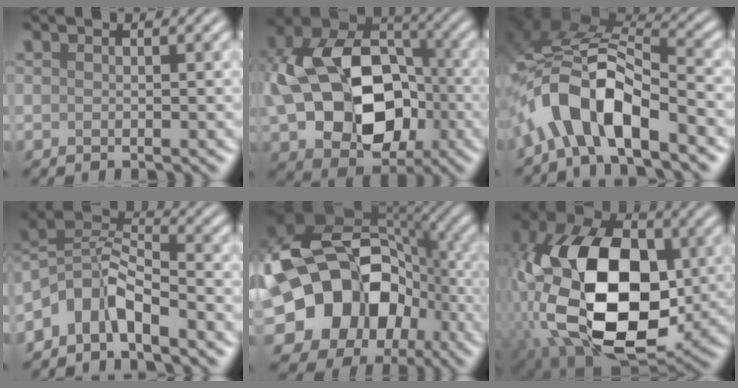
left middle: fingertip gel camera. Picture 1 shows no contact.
{"total": 14.0, "force": [-1.3, 10.3, 9.4], "torque": [-0.163, -0.003, -0.016]}
{"total": 8.4, "force": [-4.4, 3.3, 6.3], "torque": [-0.118, 0.013, -0.086]}
{"total": 5.1, "force": [-3.6, 1.9, 3.0], "torque": [-0.051, 0.007, -0.082]}
{"total": 18.4, "force": [-3.9, 15.2, 9.7], "torque": [-0.175, -0.013, -0.073]}
{"total": 17.9, "force": [-0.7, 11.6, 13.7], "torque": [-0.279, -0.011, -0.008]}